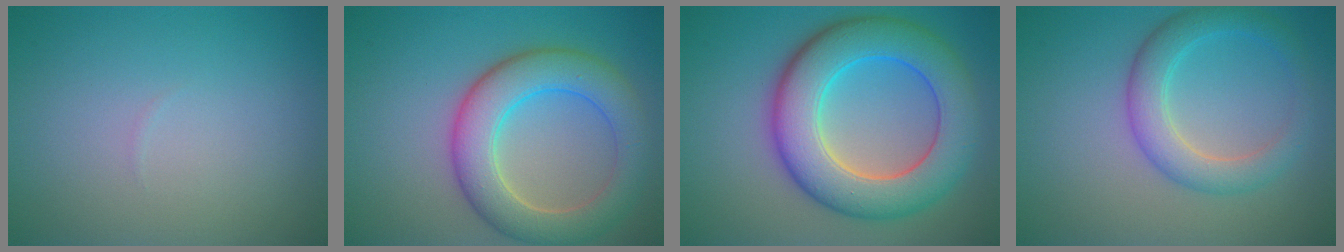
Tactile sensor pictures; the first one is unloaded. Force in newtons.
{"total": 7.0, "press": 7.0, "slide": 0.3}
{"total": 9.7, "press": 9.7, "slide": 0.1}
{"total": 4.0, "press": 4.0, "slide": 0.1}